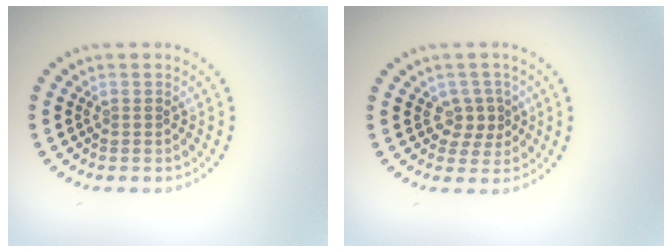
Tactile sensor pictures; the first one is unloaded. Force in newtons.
{"total": 2.1, "press": 1.8, "slide": 1.2}